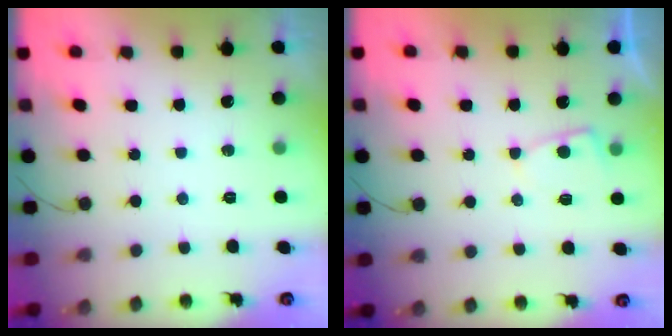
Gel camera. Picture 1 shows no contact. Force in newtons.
{"total": 3.4, "press": 3.3, "slide": 0.4}